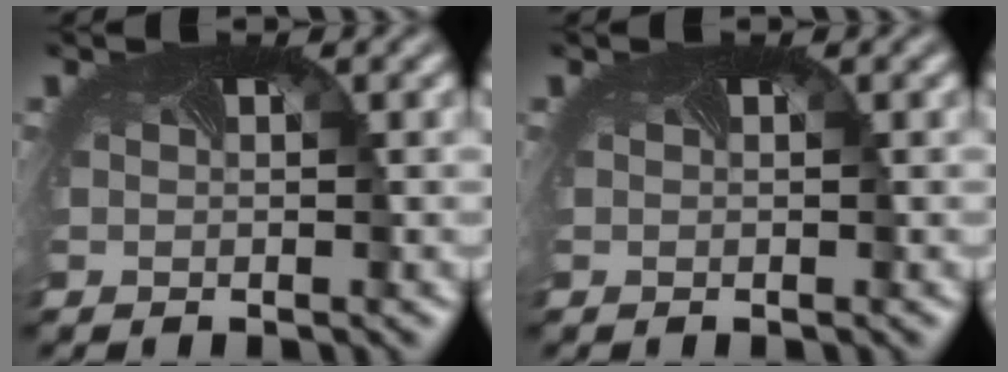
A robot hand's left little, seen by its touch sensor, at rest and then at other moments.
{"total": 0.0}